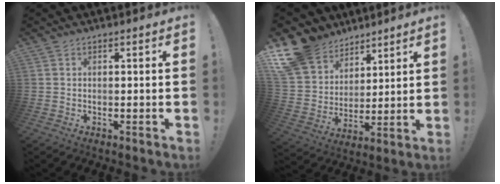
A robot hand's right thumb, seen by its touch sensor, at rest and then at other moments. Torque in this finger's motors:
{"motor_torque": [-0.85, 1.46, 0.00, 1.23, 0.25]}